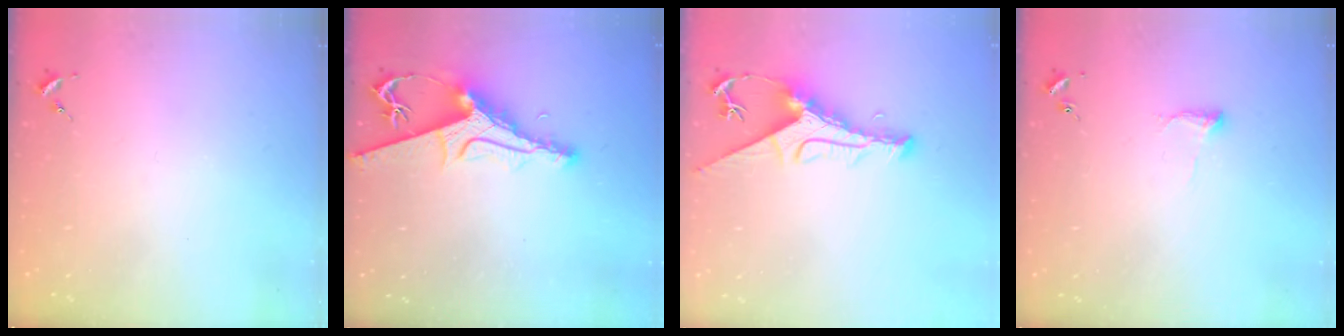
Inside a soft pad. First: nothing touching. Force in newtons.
{"total": 11.0, "press": 10.9, "slide": 1.2}
{"total": 10.3, "press": 10.2, "slide": 1.1}
{"total": 6.2, "press": 6.2, "slide": 0.9}